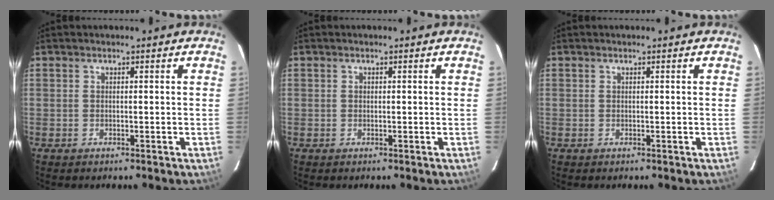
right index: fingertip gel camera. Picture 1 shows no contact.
{"total": 0.0}
{"total": 0.0}